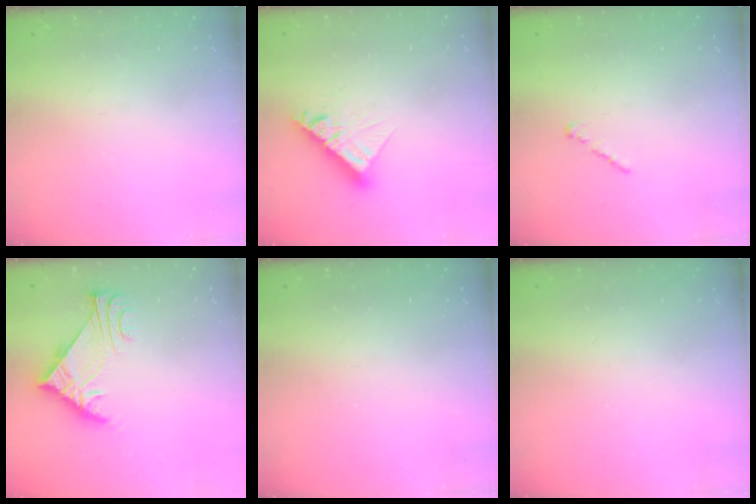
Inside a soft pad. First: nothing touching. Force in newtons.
{"total": 8.7, "press": 8.7, "slide": 0.8}
{"total": 1.0, "press": 0.8, "slide": 0.5}
{"total": 6.5, "press": 6.4, "slide": 1.2}
{"total": 0.0}
{"total": 0.0}